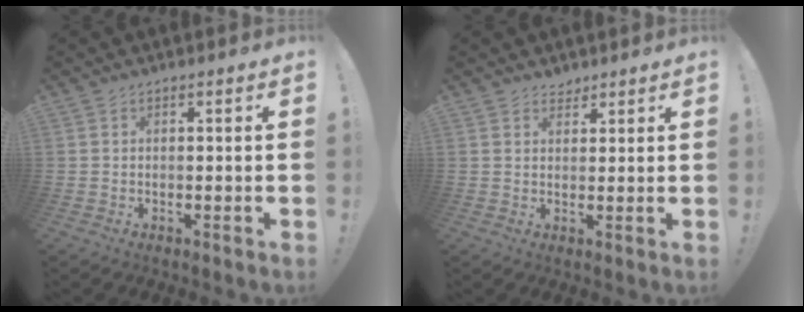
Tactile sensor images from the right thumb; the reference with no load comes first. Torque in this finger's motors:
{"motor_torque": [0.11, 0.03, -0.25, 0.10, -0.05]}